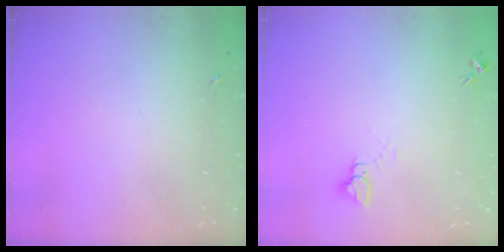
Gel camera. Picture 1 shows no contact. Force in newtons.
{"total": 4.1, "press": 4.1, "slide": 0.2}